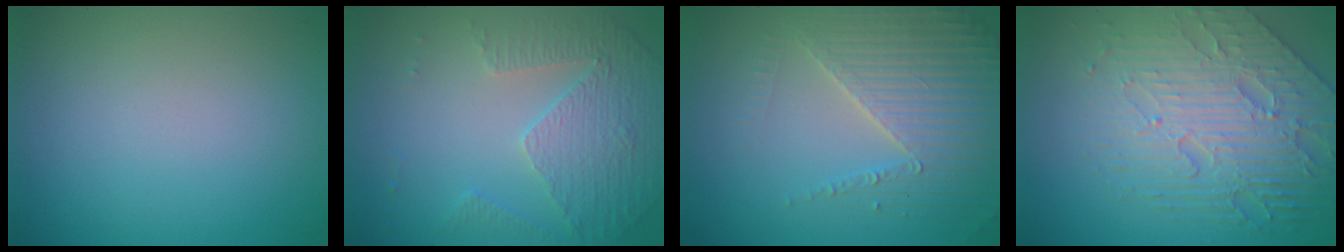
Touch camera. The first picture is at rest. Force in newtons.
{"total": 5.0, "press": 3.6, "slide": 3.5}
{"total": 4.3, "press": 4.1, "slide": 1.4}
{"total": 7.0, "press": 5.4, "slide": 4.5}